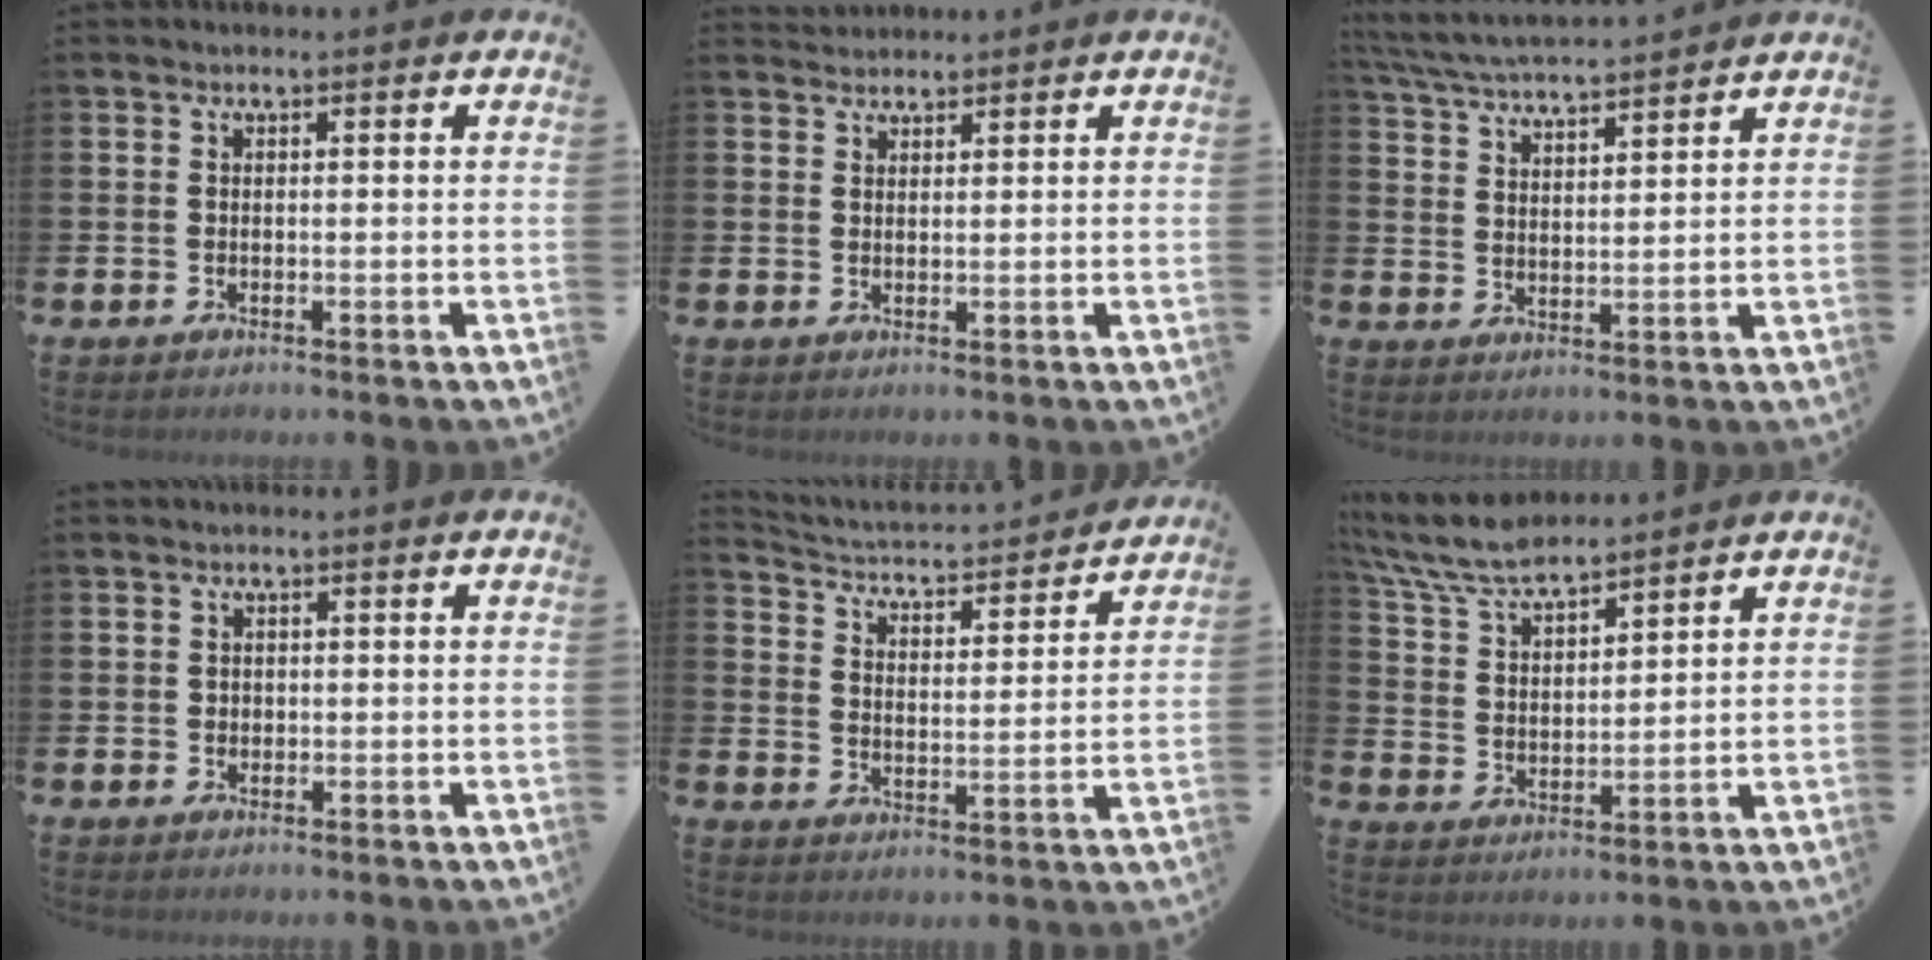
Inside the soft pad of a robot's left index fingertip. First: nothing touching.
{"total": 2.1, "force": [2.0, 0.6, -0.2], "torque": [0.016, -0.009, 0.035]}
{"total": 5.3, "force": [5.2, 0.1, 1.0], "torque": [-0.037, -0.035, 0.091]}
{"total": 0.8, "force": [0.3, 0.7, 0.2], "torque": [0.011, 0.000, 0.001]}
{"total": 3.9, "force": [3.7, 0.9, 0.8], "torque": [-0.037, -0.042, 0.054]}
{"total": 7.7, "force": [7.1, 1.4, 2.7], "torque": [-0.077, -0.035, 0.127]}